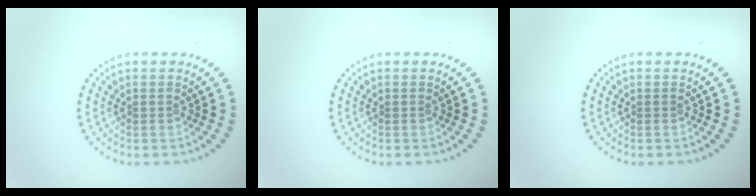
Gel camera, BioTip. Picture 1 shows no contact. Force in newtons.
{"total": 0.0}
{"total": 0.0}